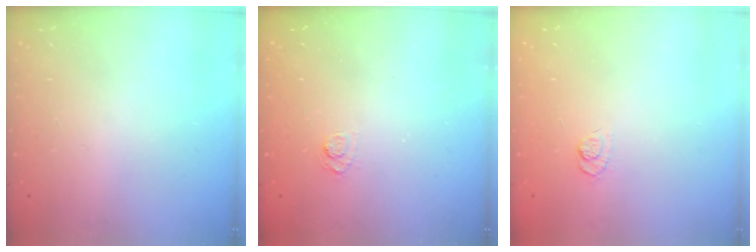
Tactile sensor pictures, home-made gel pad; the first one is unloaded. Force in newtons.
{"total": 2.4, "press": 2.0, "slide": 1.3}
{"total": 4.6, "press": 4.4, "slide": 1.3}